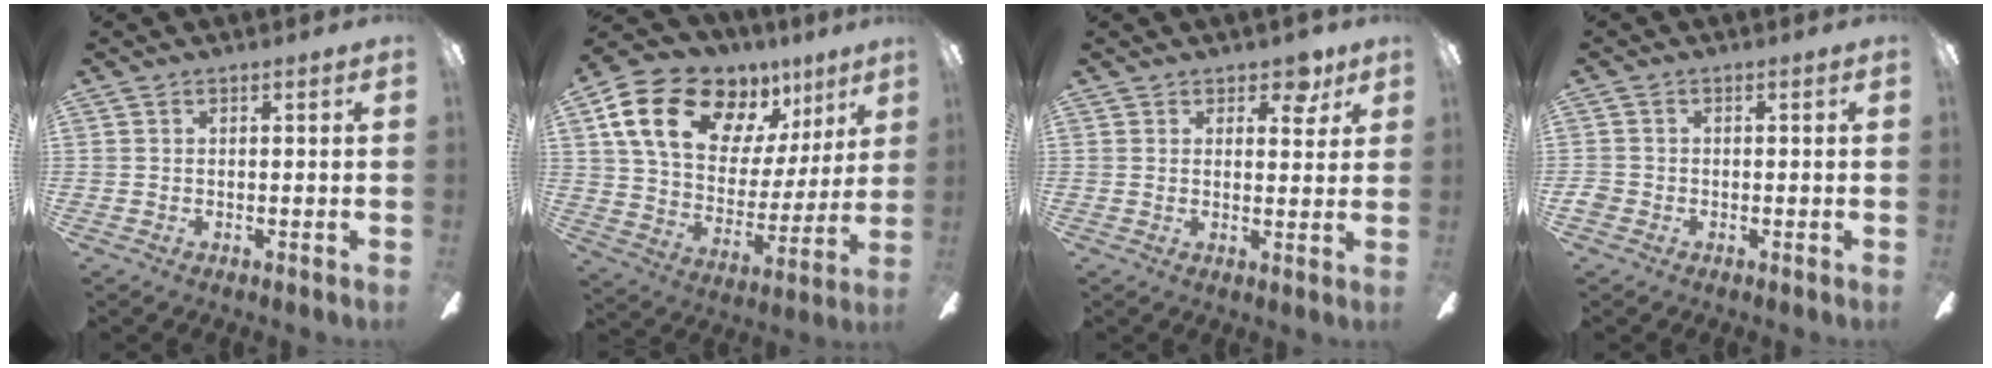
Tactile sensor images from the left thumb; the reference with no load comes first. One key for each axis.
{"total": 20.2, "fx": 12.1, "fy": 11.9, "fz": 11.0, "tx": -0.193, "ty": -0.063, "tz": 0.222}
{"total": 5.3, "fx": 3.5, "fy": 3.1, "fz": 2.5, "tx": -0.010, "ty": -0.014, "tz": 0.055}
{"total": 2.0, "fx": -0.9, "fy": 1.6, "fz": 0.8, "tx": -0.012, "ty": 0.006, "tz": -0.017}